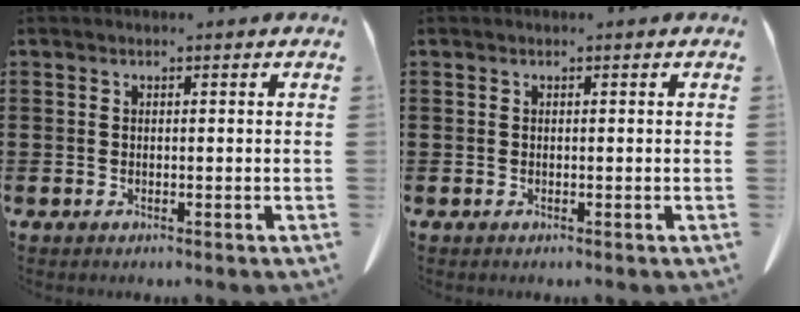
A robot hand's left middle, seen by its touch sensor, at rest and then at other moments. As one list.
[{"total": 0.0}]